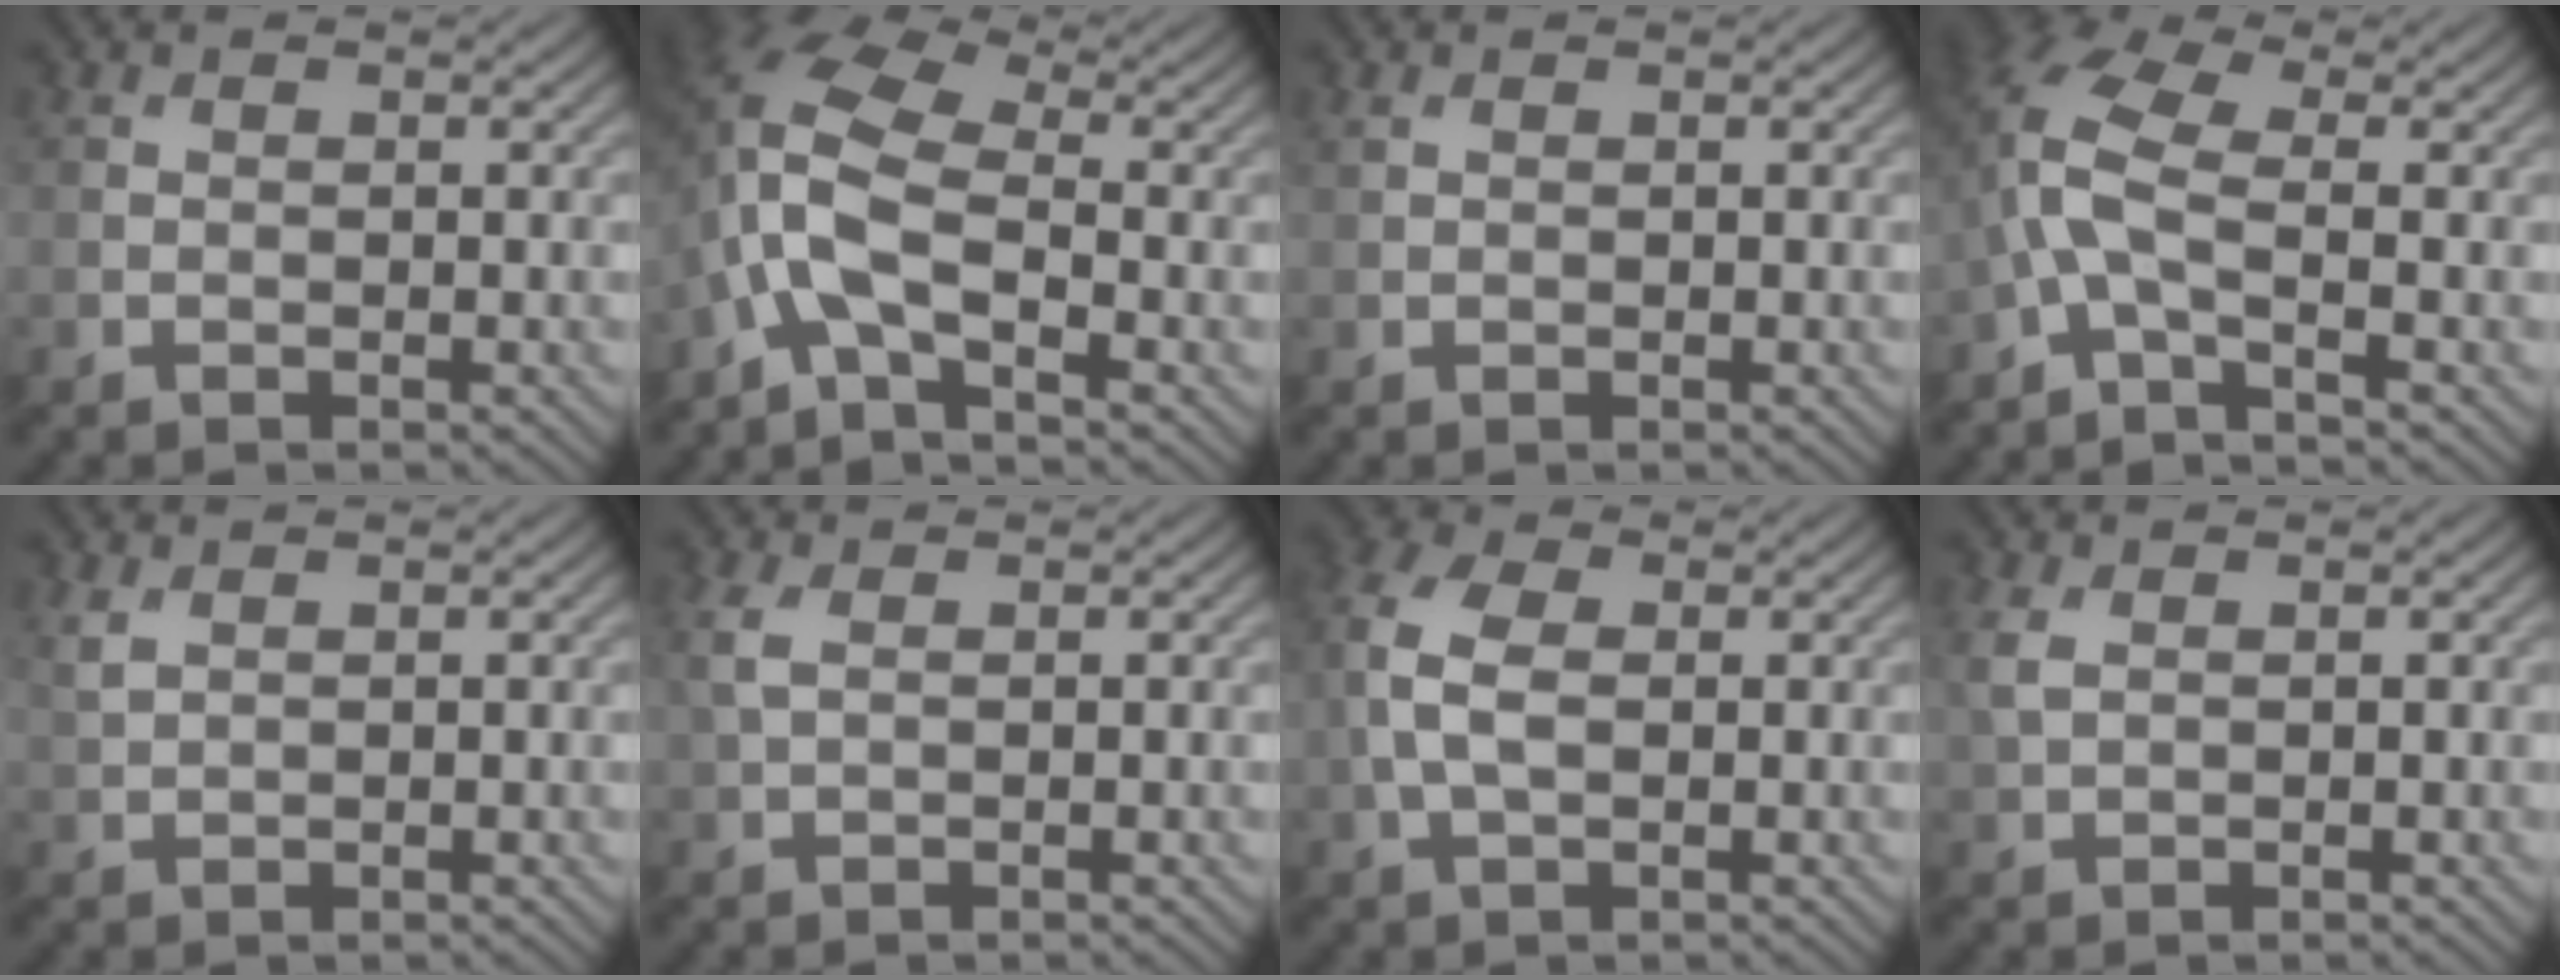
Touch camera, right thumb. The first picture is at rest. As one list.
[{"total": 9.4, "force": [-2.6, 4.2, 8.0], "torque": [-0.180, 0.011, -0.080]}, {"total": 0.7, "force": [0.4, 0.3, 0.4], "torque": [-0.014, 0.001, 0.011]}, {"total": 6.6, "force": [-1.4, 2.4, 6.0], "torque": [-0.144, 0.015, -0.053]}, {"total": 1.8, "force": [1.1, 0.9, 1.0], "torque": [-0.035, 0.000, 0.029]}, {"total": 2.7, "force": [0.8, 1.5, 2.1], "torque": [-0.066, 0.006, 0.016]}, {"total": 6.9, "force": [0.3, 4.2, 5.4], "torque": [-0.157, 0.007, -0.001]}, {"total": 2.6, "force": [0.9, 1.6, 1.9], "torque": [-0.061, 0.004, 0.019]}]